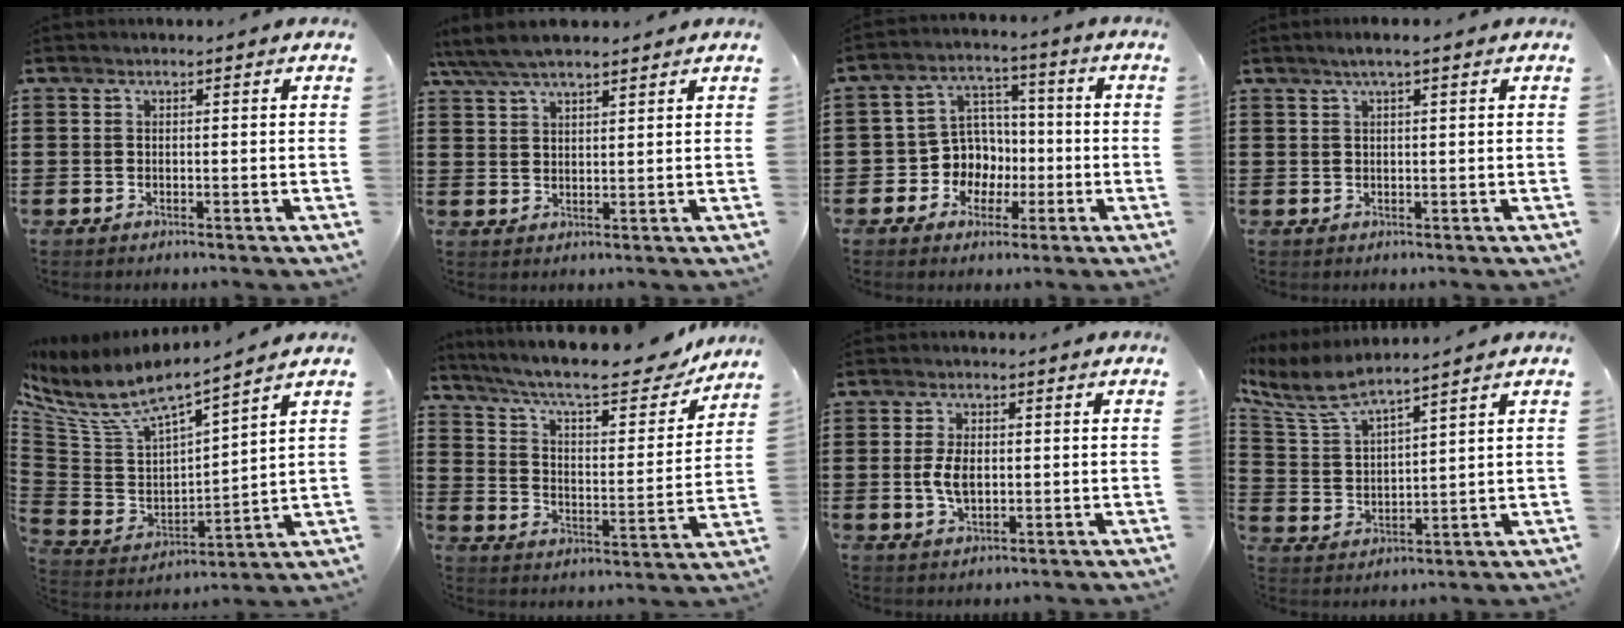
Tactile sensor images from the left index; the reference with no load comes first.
{"total": 5.5, "force": [4.6, 1.4, 2.7], "torque": [-0.064, -0.004, 0.085]}
{"total": 7.4, "force": [-1.2, 7.0, 2.0], "torque": [-0.068, 0.011, -0.019]}
{"total": 2.0, "force": [1.1, 0.1, 1.7], "torque": [-0.033, 0.001, 0.019]}
{"total": 7.2, "force": [5.6, 2.0, 4.1], "torque": [-0.107, -0.043, 0.092]}
{"total": 10.9, "force": [9.1, 1.9, 5.6], "torque": [-0.119, -0.056, 0.150]}
{"total": 4.6, "force": [0.1, 2.5, 3.9], "torque": [-0.092, 0.003, -0.004]}
{"total": 6.5, "force": [5.7, 0.7, 3.0], "torque": [-0.085, -0.028, 0.097]}